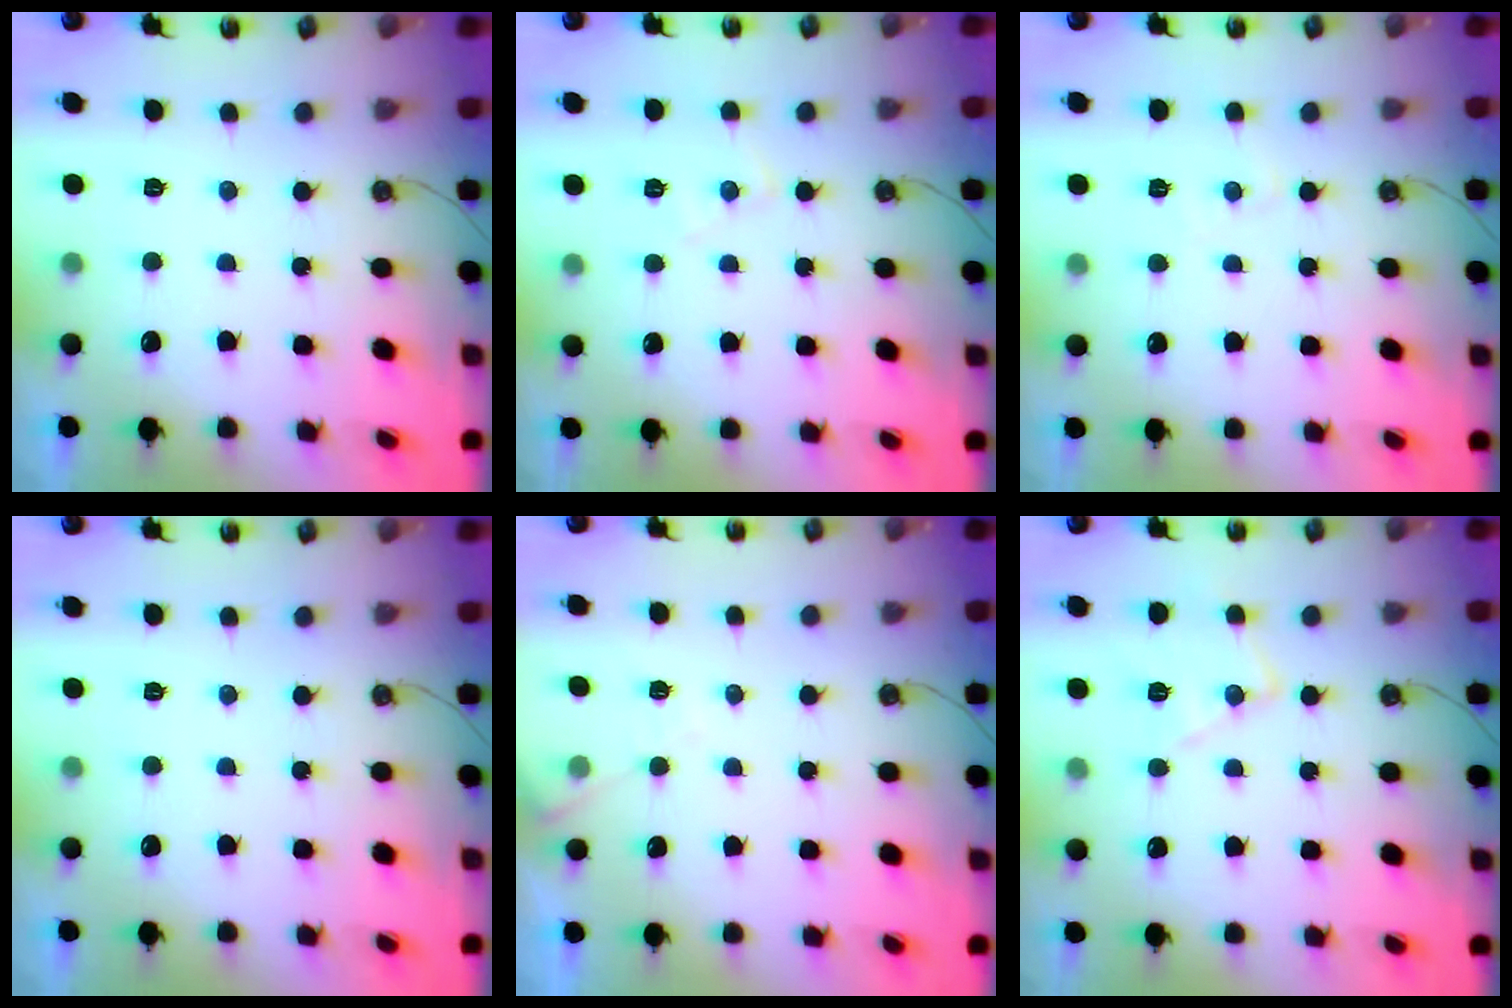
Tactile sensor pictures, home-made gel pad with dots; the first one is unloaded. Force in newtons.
{"total": 6.9, "press": 6.9, "slide": 0.5}
{"total": 5.4, "press": 5.4, "slide": 0.9}
{"total": 0.0}
{"total": 5.7, "press": 5.7, "slide": 0.8}
{"total": 11.1, "press": 11.1, "slide": 0.6}